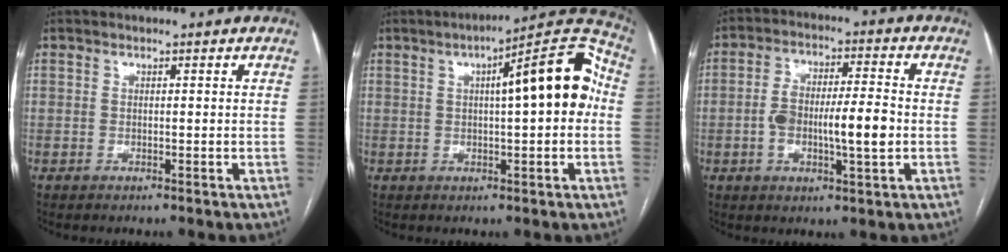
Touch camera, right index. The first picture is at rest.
{"total": 13.7, "force": [1.9, 2.5, 13.3], "torque": [-0.177, 0.042, 0.021]}
{"total": 9.8, "force": [-1.5, 2.2, 9.4], "torque": [-0.171, 0.015, -0.023]}